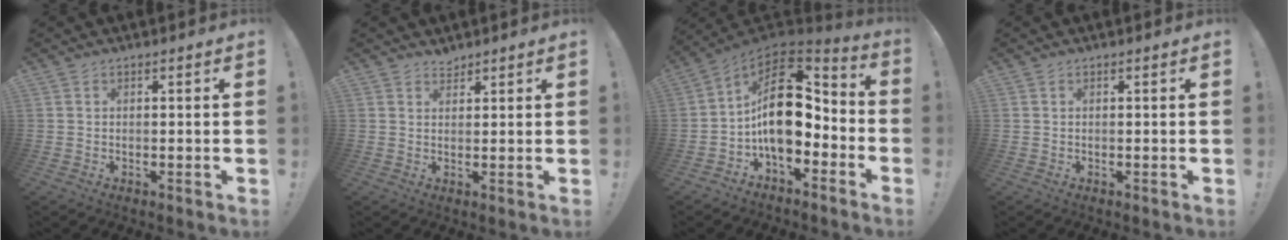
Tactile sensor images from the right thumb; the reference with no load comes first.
{"total": 2.2, "force": [2.0, 0.8, 0.2], "torque": [0.012, -0.018, 0.035]}
{"total": 19.4, "force": [1.5, 11.2, 15.8], "torque": [-0.263, -0.001, 0.029]}
{"total": 0.0}